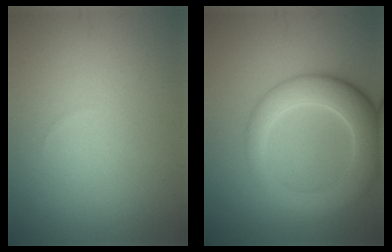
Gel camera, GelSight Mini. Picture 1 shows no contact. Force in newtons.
{"total": 6.5, "press": 6.5, "slide": 0.1}